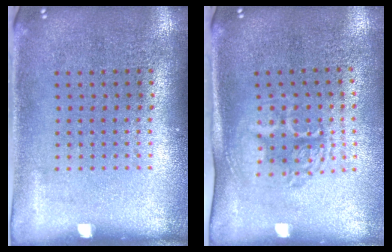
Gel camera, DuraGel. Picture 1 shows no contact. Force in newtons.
{"total": 1.7, "press": 1.4, "slide": 1.0}